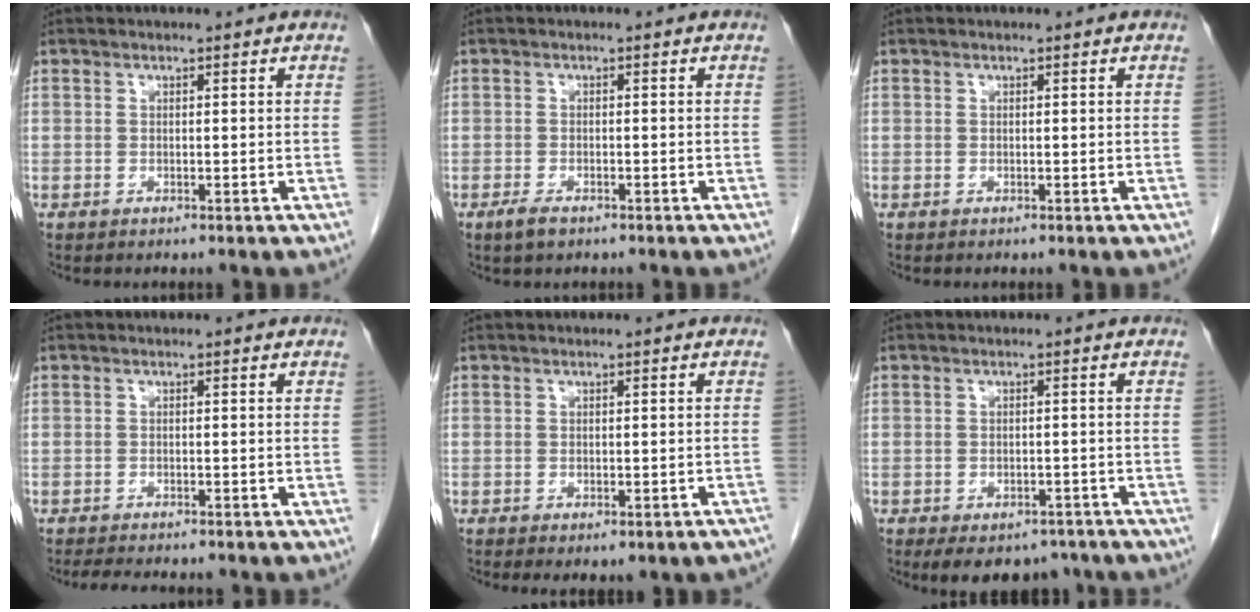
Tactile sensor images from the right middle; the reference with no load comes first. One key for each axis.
{"total": 2.2, "fx": -1.4, "fy": 0.8, "fz": 1.4, "tx": -0.033, "ty": -0.003, "tz": -0.024}
{"total": 0.0}
{"total": 5.5, "fx": -4.9, "fy": 1.1, "fz": 2.4, "tx": -0.033, "ty": -0.009, "tz": -0.071}
{"total": 5.8, "fx": -4.5, "fy": 2.0, "fz": 3.0, "tx": -0.030, "ty": 0.006, "tz": -0.050}
{"total": 9.1, "fx": -7.0, "fy": 4.7, "fz": 3.3, "tx": -0.043, "ty": 0.004, "tz": -0.091}